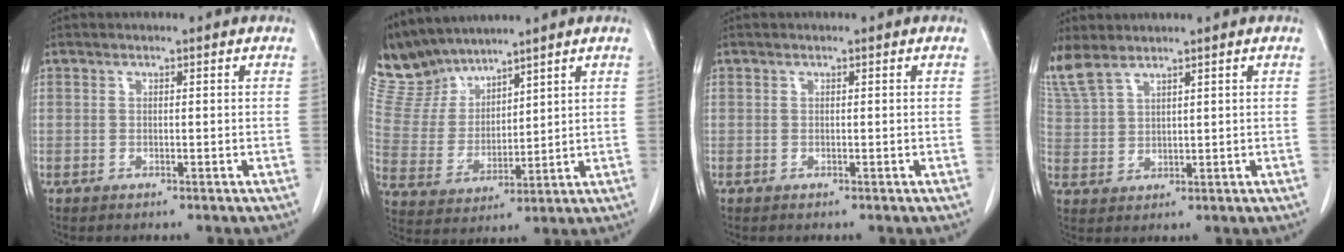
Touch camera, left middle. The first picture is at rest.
{"total": 9.0, "force": [8.7, 2.0, 0.7], "torque": [-0.038, 0.012, 0.197]}
{"total": 0.0}
{"total": 5.8, "force": [5.1, 1.3, 2.4], "torque": [-0.071, 0.011, 0.121]}